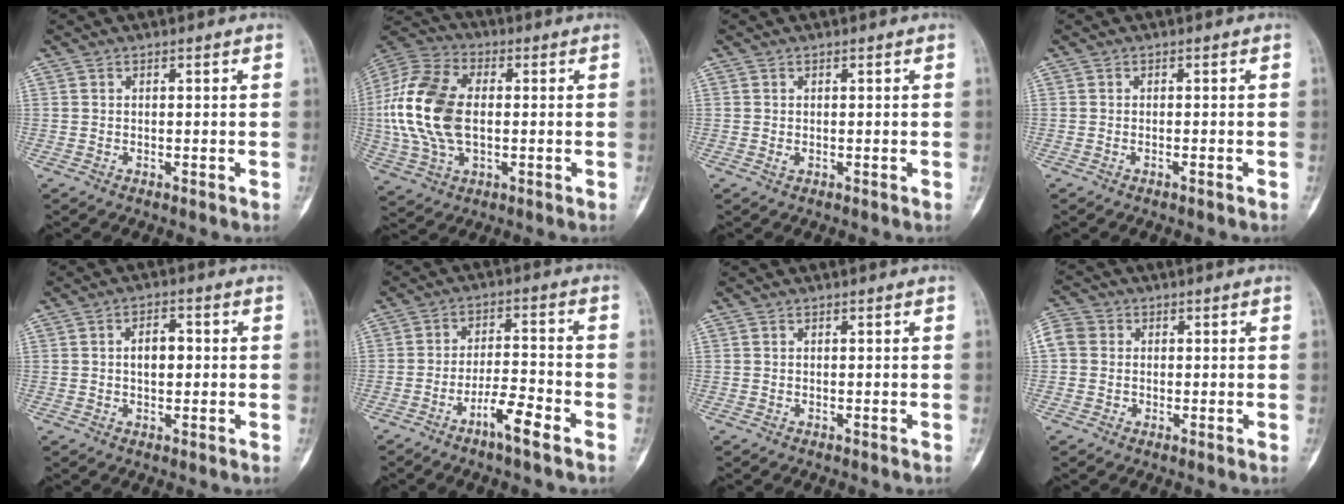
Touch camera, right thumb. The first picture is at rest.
{"total": 18.2, "force": [0.2, 11.1, 14.4], "torque": [-0.306, 0.014, 0.004]}
{"total": 0.5, "force": [0.0, 0.3, 0.4], "torque": [-0.007, 0.001, -0.001]}
{"total": 0.7, "force": [-0.5, 0.1, 0.4], "torque": [-0.016, 0.003, -0.005]}
{"total": 4.6, "force": [0.4, 2.6, 3.8], "torque": [-0.052, 0.008, 0.003]}
{"total": 7.1, "force": [-4.4, 1.3, 5.4], "torque": [-0.100, 0.032, -0.077]}
{"total": 0.0}
{"total": 7.3, "force": [0.7, 6.7, 2.8], "torque": [-0.061, 0.017, 0.009]}